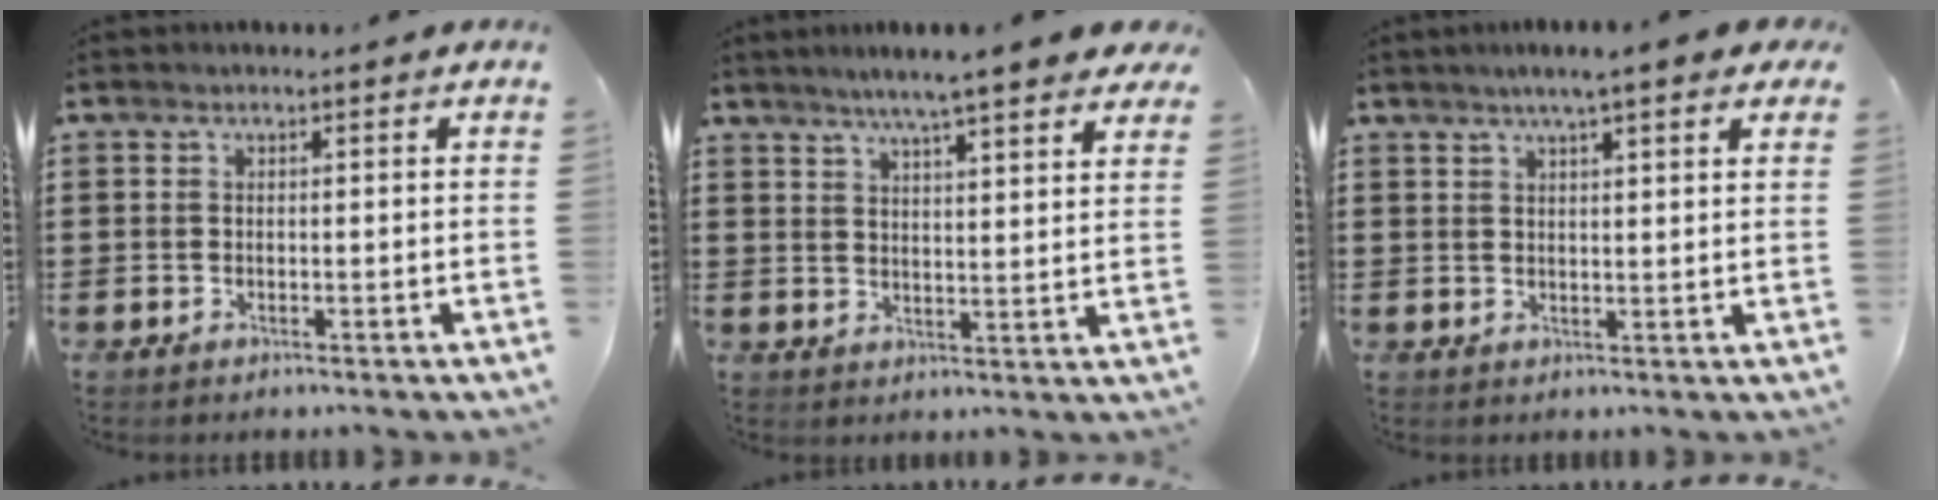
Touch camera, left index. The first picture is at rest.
{"total": 5.6, "force": [4.9, -0.2, 2.8], "torque": [-0.072, -0.020, 0.081]}
{"total": 4.2, "force": [3.2, 0.2, 2.8], "torque": [-0.063, 0.003, 0.055]}